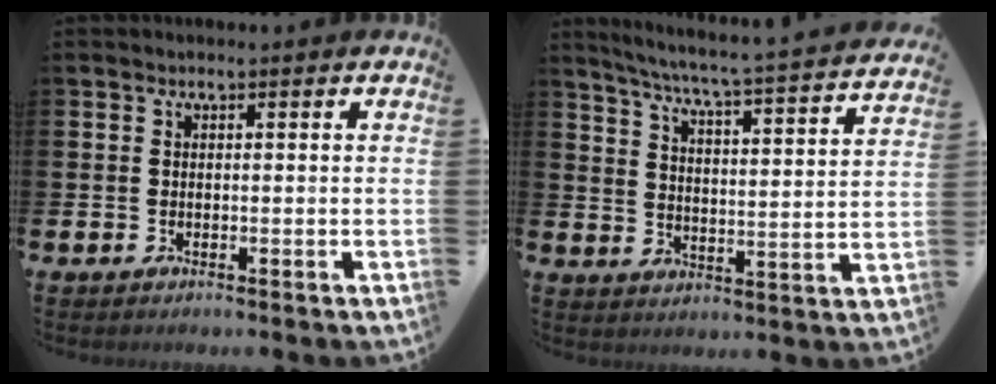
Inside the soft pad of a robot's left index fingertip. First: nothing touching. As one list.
[{"total": 5.7, "force": [5.2, -0.2, 2.4], "torque": [-0.069, -0.049, 0.080]}]